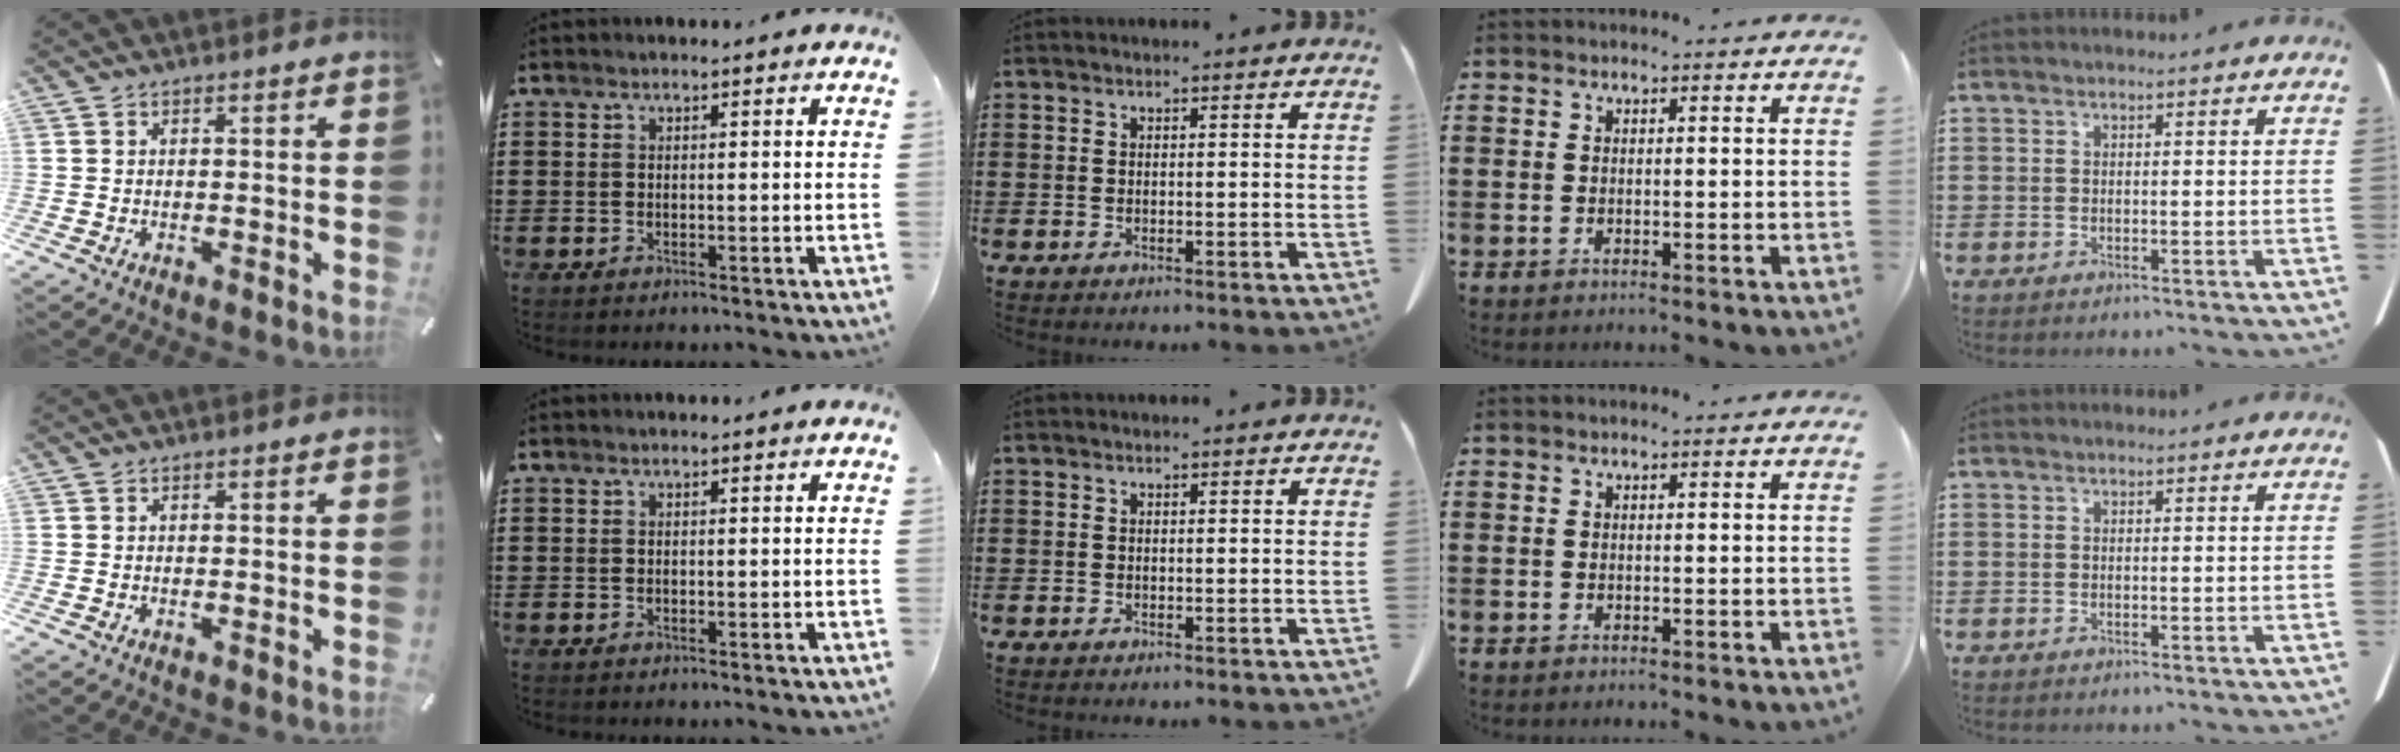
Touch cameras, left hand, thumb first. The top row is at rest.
{}